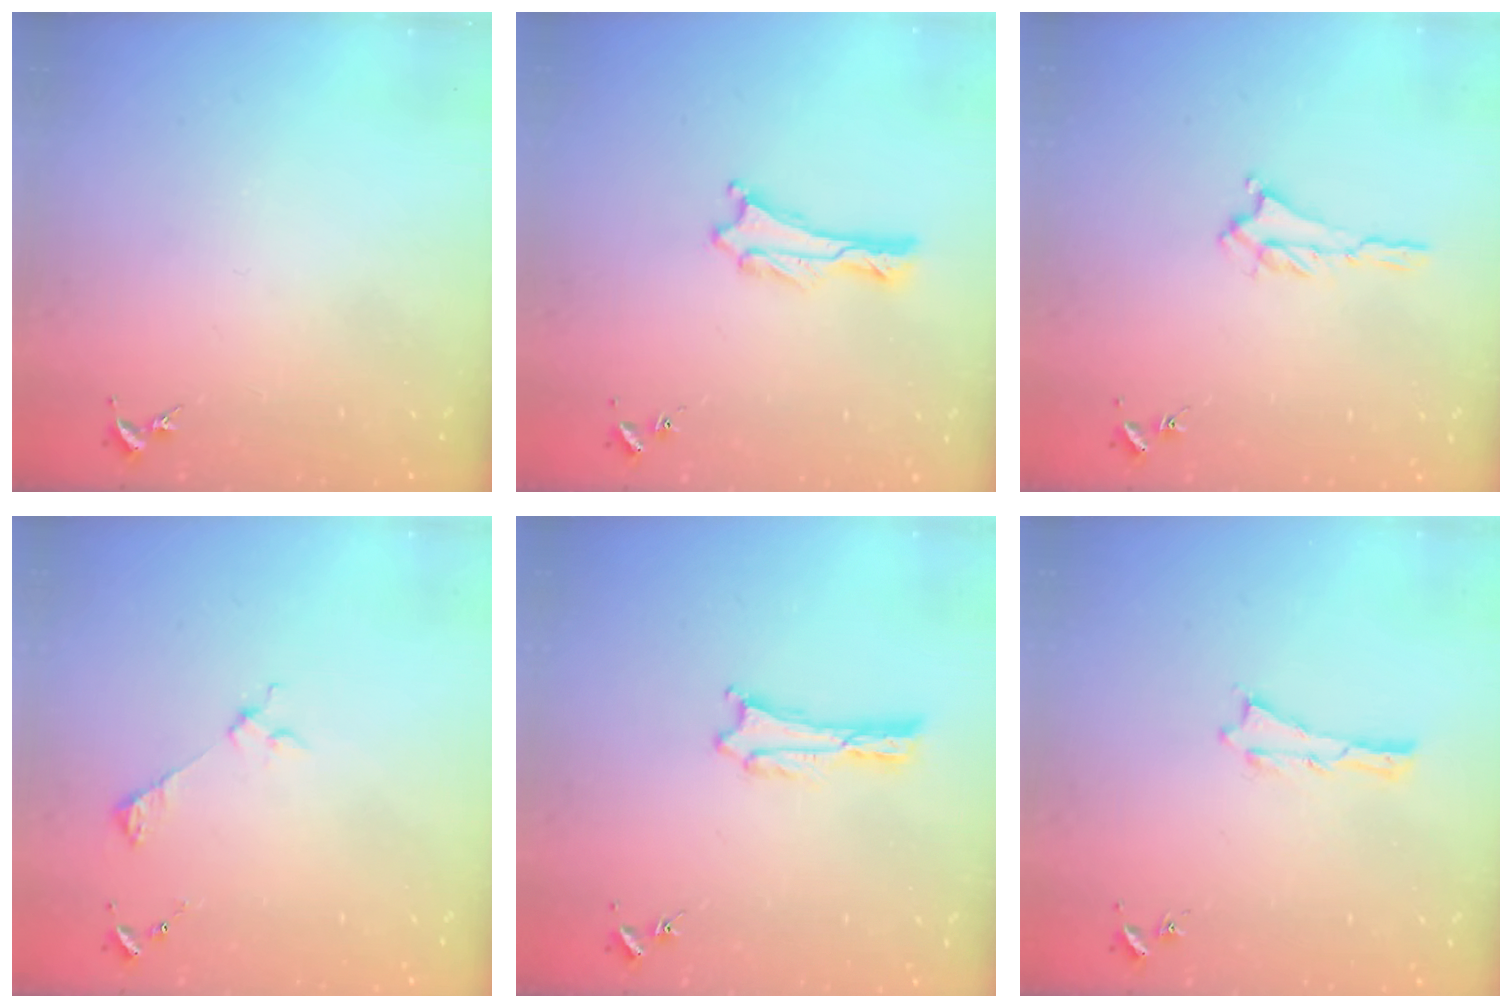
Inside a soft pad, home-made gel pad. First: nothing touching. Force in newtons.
{"total": 0.6, "press": 0.5, "slide": 0.1}
{"total": 1.2, "press": 1.1, "slide": 0.5}
{"total": 2.5, "press": 2.5, "slide": 0.2}
{"total": 0.0}
{"total": 0.0}